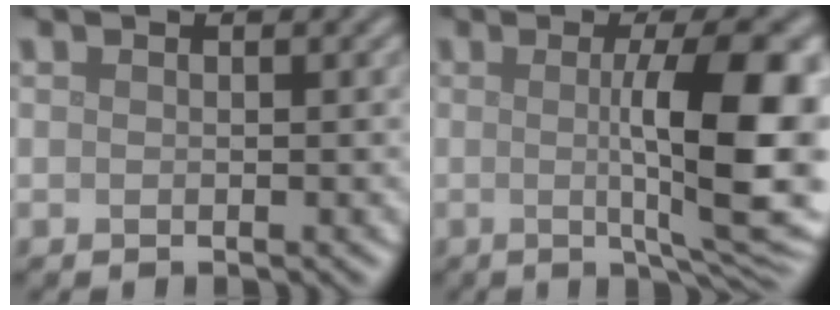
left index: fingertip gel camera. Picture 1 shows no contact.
{"total": 11.5, "force": [0.2, 3.1, 11.0], "torque": [-0.134, -0.002, 0.005]}